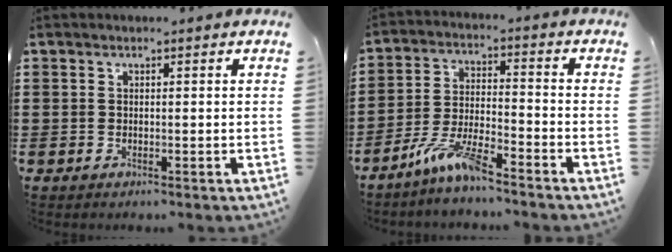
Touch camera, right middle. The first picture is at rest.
{"total": 7.5, "force": [-6.1, 0.8, 4.3], "torque": [-0.101, -0.009, -0.119]}